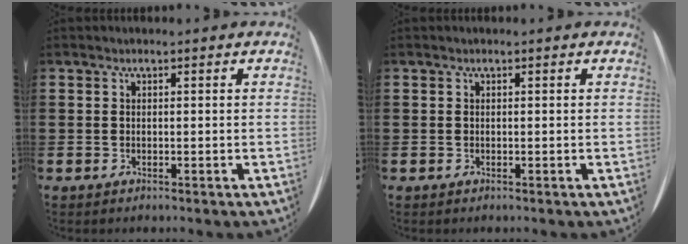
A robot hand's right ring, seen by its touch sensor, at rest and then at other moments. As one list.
[{"total": 0.0}]